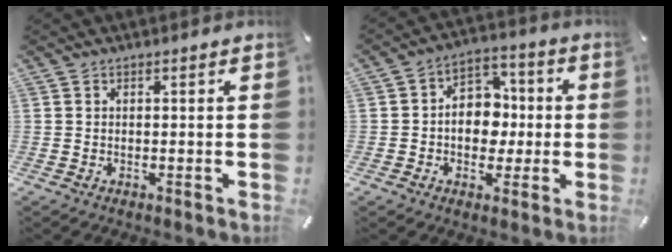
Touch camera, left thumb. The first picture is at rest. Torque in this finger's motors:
{"motor_torque": [0.25, 1.34, 0.80, -0.25, 0.26]}